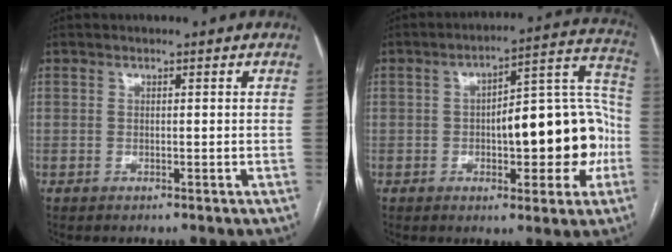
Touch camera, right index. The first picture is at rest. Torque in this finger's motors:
{"motor_torque": [1.56, -0.01, 0.66, 0.15]}